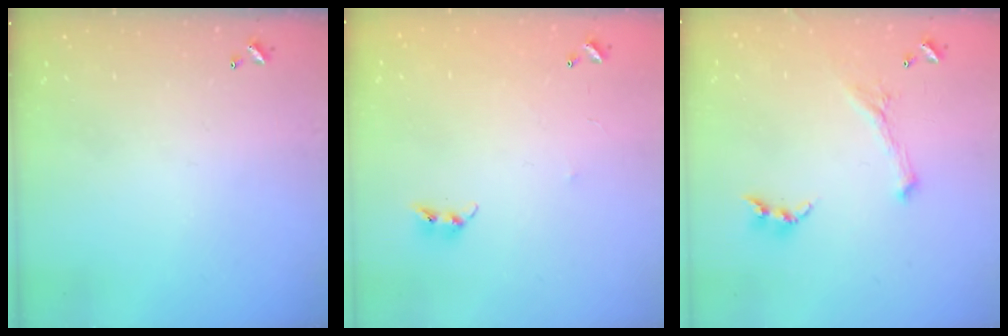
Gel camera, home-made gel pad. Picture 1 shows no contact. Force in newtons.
{"total": 6.2, "press": 6.2, "slide": 0.2}
{"total": 1.6, "press": 1.5, "slide": 0.4}